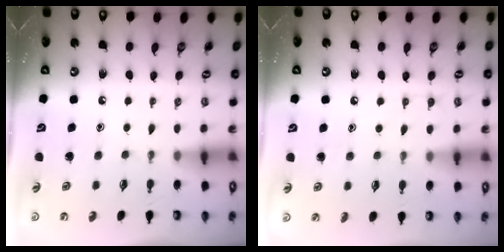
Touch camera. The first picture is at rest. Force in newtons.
{"total": 6.5, "press": 6.4, "slide": 0.7}